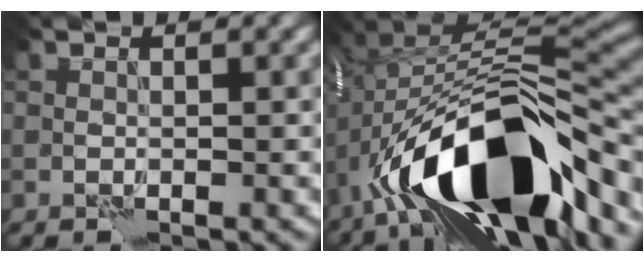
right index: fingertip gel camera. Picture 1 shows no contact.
{"total": 15.9, "force": [-6.7, 7.8, 12.1], "torque": [-0.212, -0.005, -0.100]}